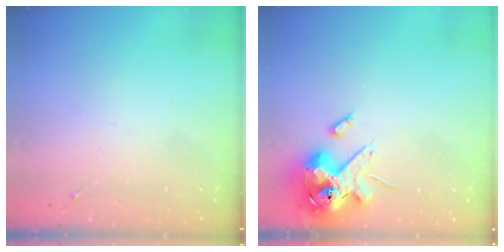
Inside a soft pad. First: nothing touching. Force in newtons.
{"total": 15.4, "press": 15.1, "slide": 2.9}